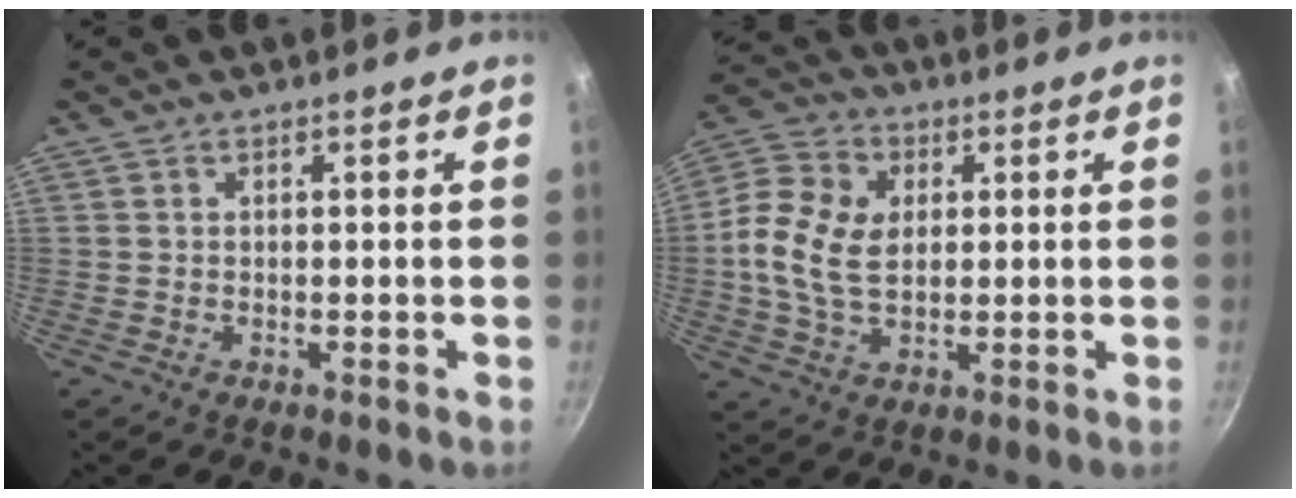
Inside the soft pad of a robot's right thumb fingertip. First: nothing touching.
{"total": 12.9, "force": [1.1, 8.8, 9.3], "torque": [-0.180, 0.011, 0.015]}